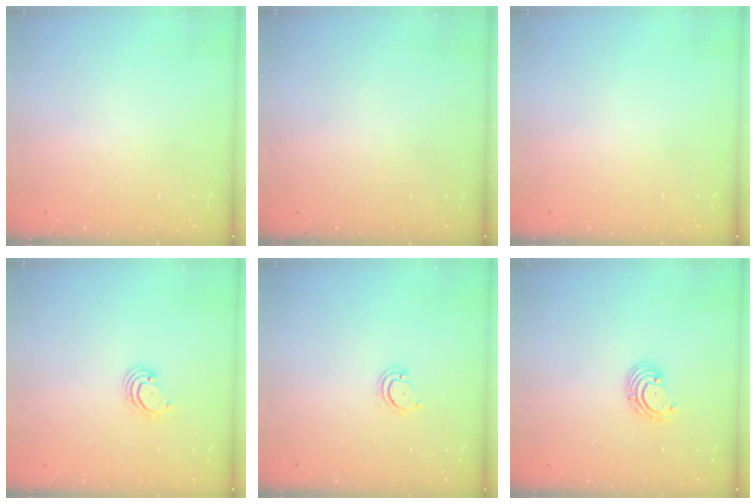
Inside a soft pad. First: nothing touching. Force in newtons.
{"total": 0.0}
{"total": 0.0}
{"total": 2.8, "press": 2.8, "slide": 0.2}
{"total": 3.2, "press": 3.2, "slide": 0.3}
{"total": 2.7, "press": 2.7, "slide": 0.3}